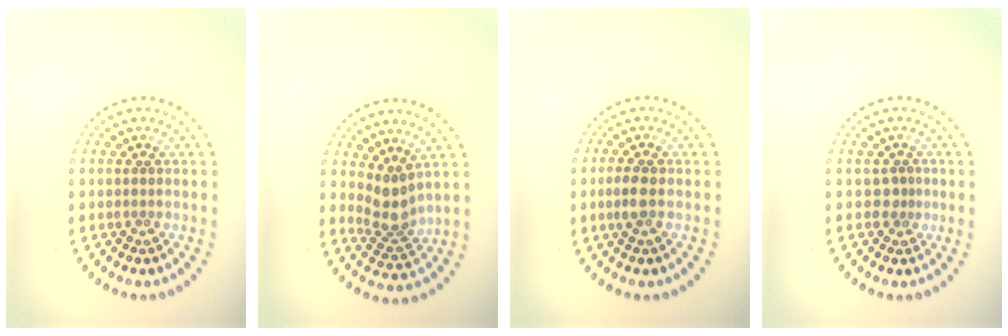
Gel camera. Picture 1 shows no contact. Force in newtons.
{"total": 2.8, "press": 2.2, "slide": 1.8}
{"total": 1.8, "press": 1.7, "slide": 0.4}
{"total": 0.9, "press": 0.5, "slide": 0.7}